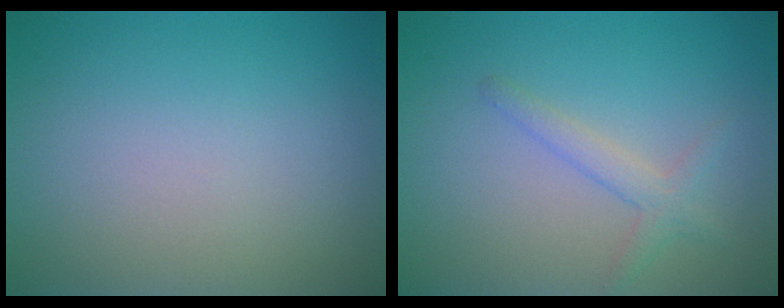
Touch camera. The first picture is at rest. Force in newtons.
{"total": 1.9, "press": 1.9, "slide": 0.1}